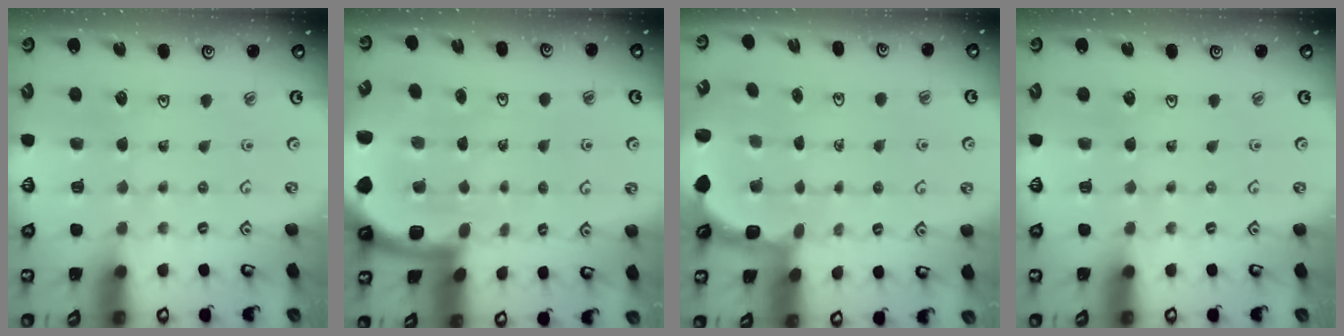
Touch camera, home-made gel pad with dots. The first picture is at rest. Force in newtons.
{"total": 4.2, "press": 4.2, "slide": 0.7}
{"total": 3.0, "press": 2.0, "slide": 2.2}
{"total": 0.0}